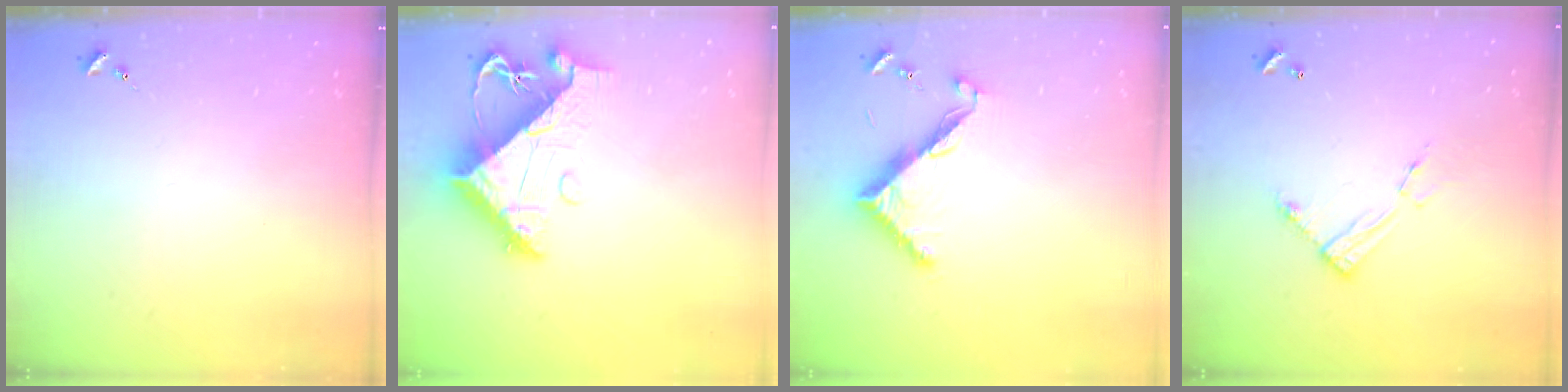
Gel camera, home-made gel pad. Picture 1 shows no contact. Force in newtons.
{"total": 12.6, "press": 12.5, "slide": 1.3}
{"total": 8.5, "press": 8.5, "slide": 0.6}
{"total": 8.7, "press": 8.7, "slide": 0.4}